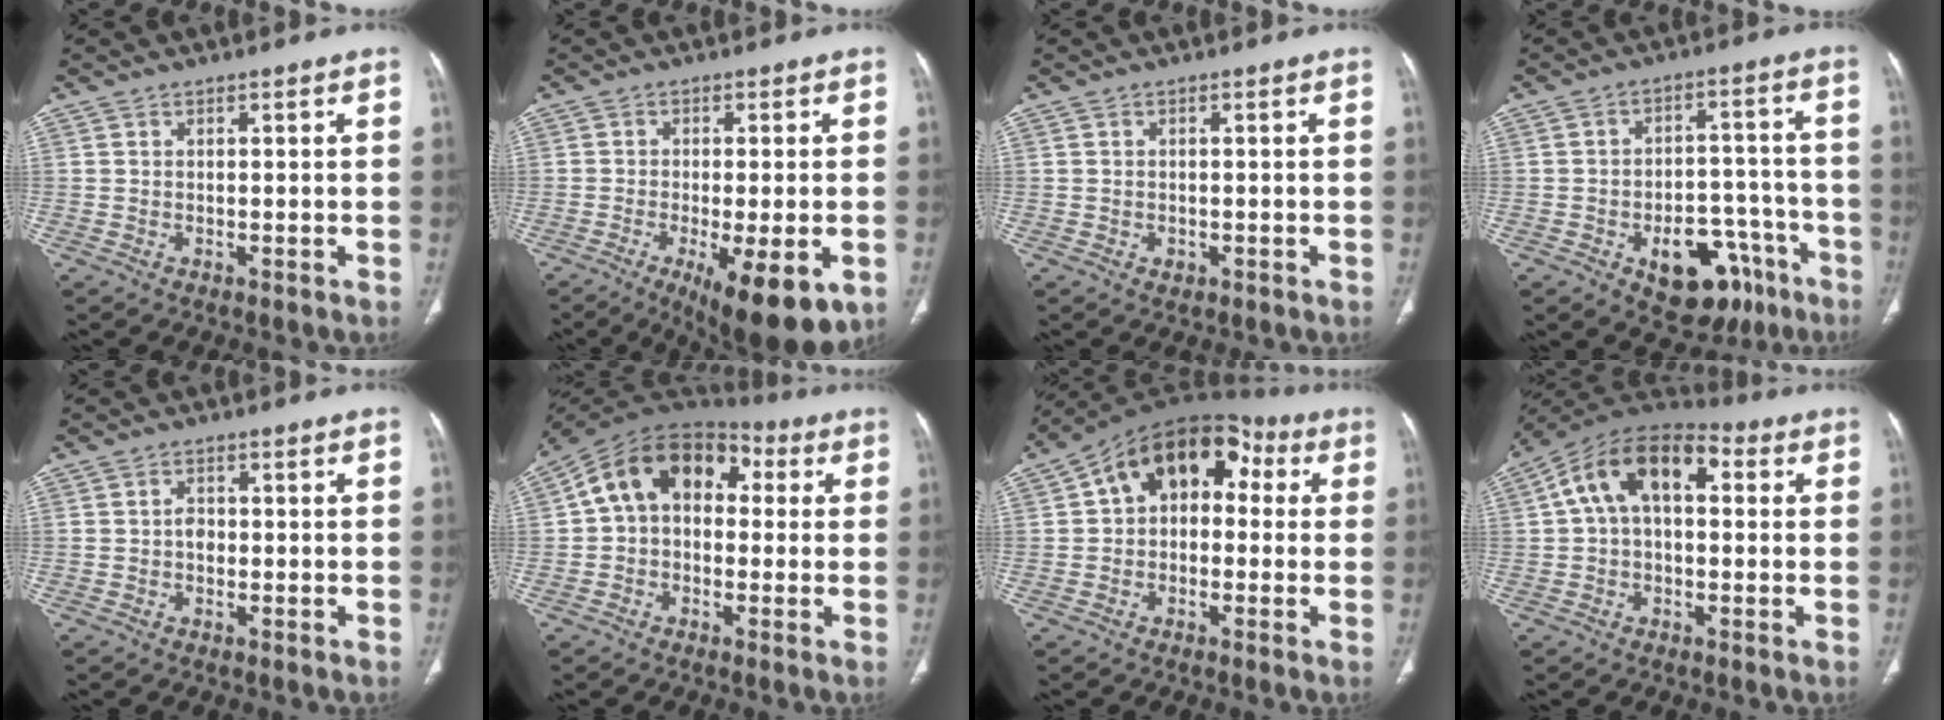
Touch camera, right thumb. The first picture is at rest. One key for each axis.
{"total": 14.0, "fx": -5.7, "fy": 4.4, "fz": 12.0, "tx": -0.157, "ty": -0.010, "tz": -0.073}
{"total": 1.2, "fx": -0.4, "fy": 1.0, "fz": 0.6, "tx": -0.007, "ty": 0.001, "tz": -0.002}
{"total": 15.4, "fx": -7.9, "fy": 9.3, "fz": 9.5, "tx": -0.086, "ty": 0.056, "tz": -0.100}
{"total": 2.0, "fx": -0.3, "fy": 1.5, "fz": 1.3, "tx": -0.011, "ty": 0.006, "tz": -0.009}
{"total": 15.0, "fx": 2.6, "fy": 10.5, "fz": 10.4, "tx": -0.142, "ty": 0.051, "tz": 0.027}
{"total": 14.3, "fx": 2.5, "fy": 9.8, "fz": 10.1, "tx": -0.112, "ty": 0.051, "tz": 0.022}
{"total": 14.5, "fx": 3.0, "fy": 8.6, "fz": 11.2, "tx": -0.182, "ty": 0.046, "tz": 0.040}